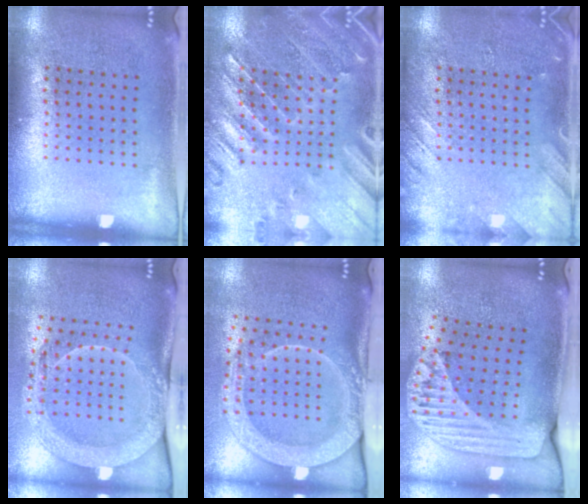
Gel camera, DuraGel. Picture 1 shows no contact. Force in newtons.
{"total": 1.0, "press": 0.9, "slide": 0.3}
{"total": 2.1, "press": 2.1, "slide": 0.2}
{"total": 2.2, "press": 2.1, "slide": 0.7}
{"total": 2.8, "press": 2.1, "slide": 1.9}
{"total": 2.4, "press": 1.7, "slide": 1.6}